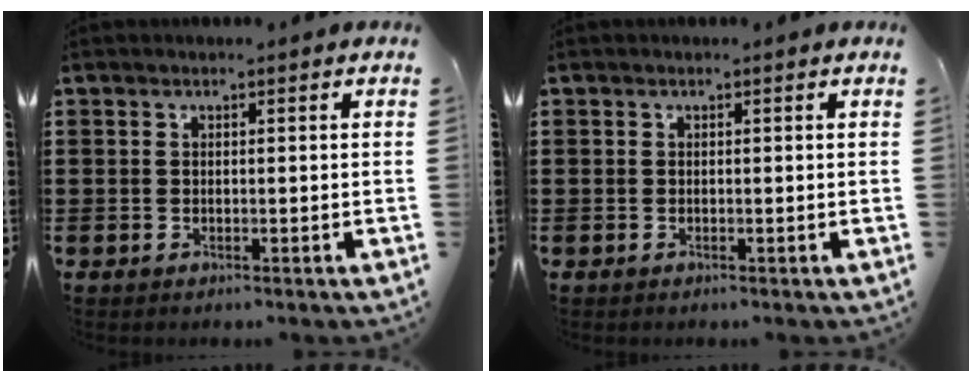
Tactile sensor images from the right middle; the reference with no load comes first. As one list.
[{"total": 0.0}]